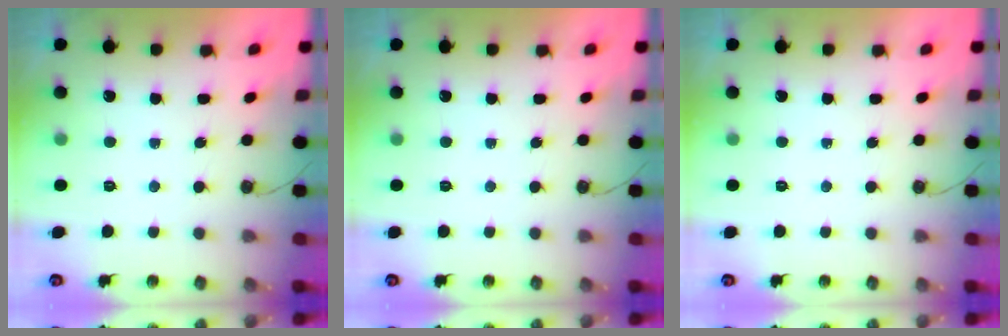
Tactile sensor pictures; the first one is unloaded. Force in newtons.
{"total": 0.0}
{"total": 0.0}